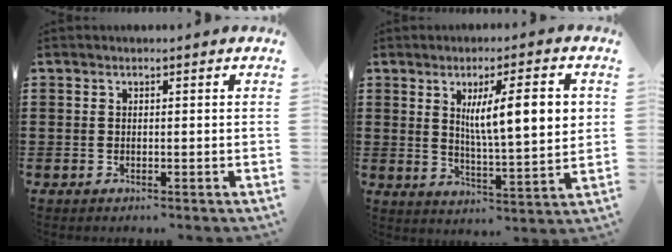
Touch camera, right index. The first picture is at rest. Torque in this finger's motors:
{"motor_torque": [1.62, 0.52, 0.39, 0.21]}